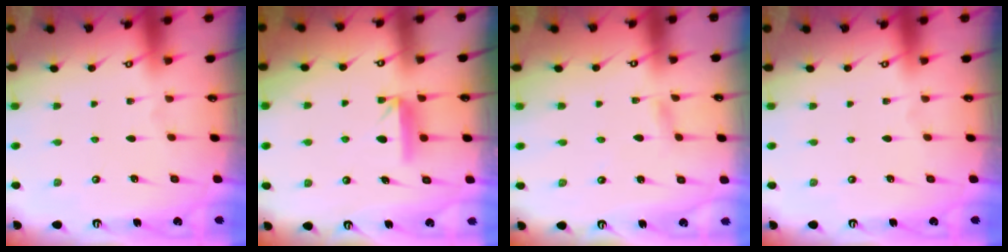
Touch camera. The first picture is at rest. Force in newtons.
{"total": 7.8, "press": 7.8, "slide": 0.2}
{"total": 1.9, "press": 1.9, "slide": 0.2}
{"total": 0.0}